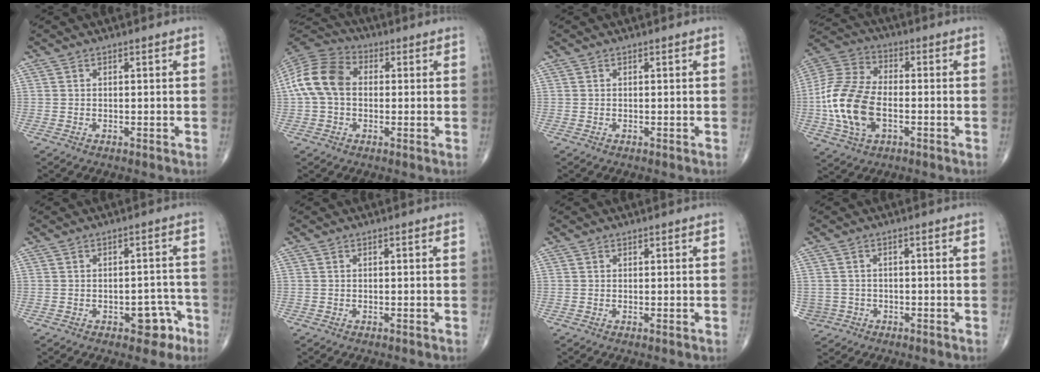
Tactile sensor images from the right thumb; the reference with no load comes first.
{"total": 12.0, "force": [0.5, 8.6, 8.3], "torque": [-0.163, 0.033, -0.002]}
{"total": 0.0}
{"total": 16.3, "force": [-3.0, 9.6, 12.8], "torque": [-0.271, 0.017, -0.059]}
{"total": 5.6, "force": [-2.9, 3.3, 3.5], "torque": [-0.017, 0.030, -0.033]}
{"total": 0.0}
{"total": 0.0}
{"total": 3.9, "force": [-1.5, 3.6, 0.2], "torque": [0.005, 0.014, -0.023]}